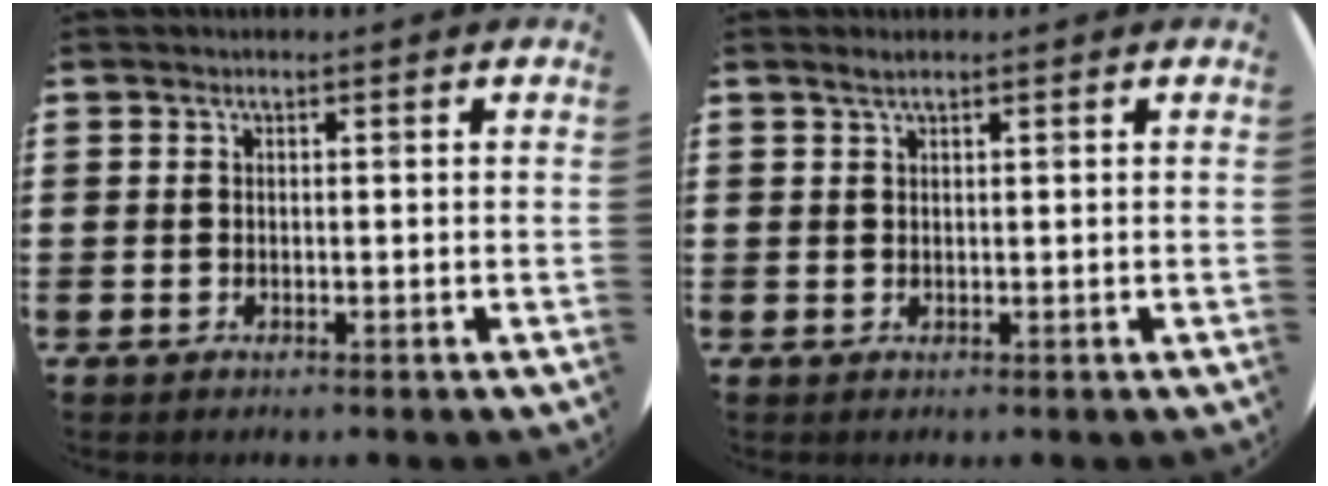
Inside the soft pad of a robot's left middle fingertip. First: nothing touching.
{"total": 1.1, "force": [0.9, 0.1, 0.6], "torque": [-0.011, 0.004, 0.016]}